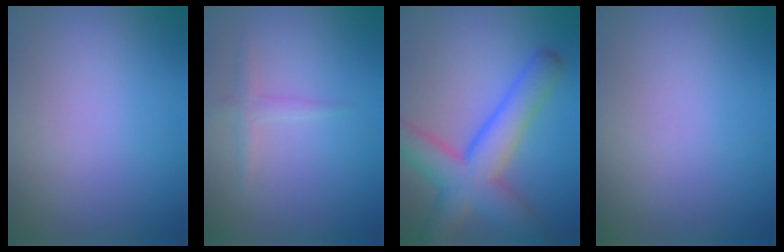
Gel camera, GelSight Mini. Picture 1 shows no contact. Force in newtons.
{"total": 1.3, "press": 1.3, "slide": 0.0}
{"total": 7.6, "press": 7.6, "slide": 0.4}
{"total": 0.0}